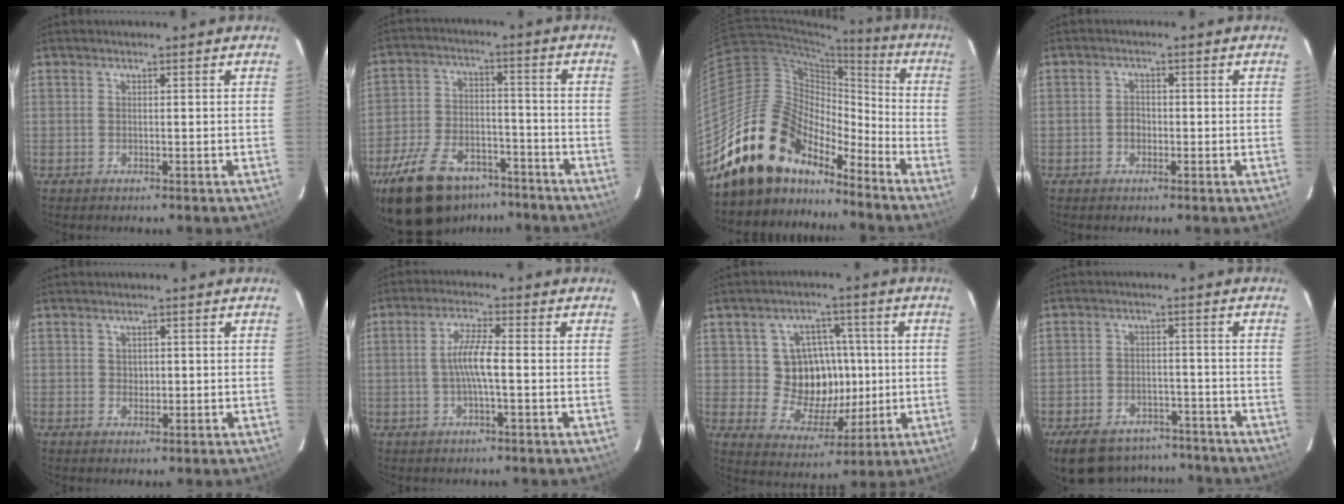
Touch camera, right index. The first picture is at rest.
{"total": 19.5, "force": [-13.6, 9.9, 9.9], "torque": [-0.217, -0.004, -0.215]}
{"total": 20.6, "force": [-16.0, 10.1, 8.2], "torque": [-0.155, 0.027, -0.273]}
{"total": 2.1, "force": [-0.7, 1.7, 0.8], "torque": [-0.015, 0.006, -0.012]}
{"total": 1.5, "force": [0.1, 1.4, 0.5], "torque": [-0.006, 0.003, 0.003]}
{"total": 5.5, "force": [-0.7, 0.5, 5.5], "torque": [-0.105, 0.004, -0.014]}
{"total": 11.6, "force": [0.4, 10.3, 5.3], "torque": [-0.108, 0.014, 0.019]}
{"total": 17.6, "force": [-13.7, 8.5, 6.9], "torque": [-0.168, 0.014, -0.184]}